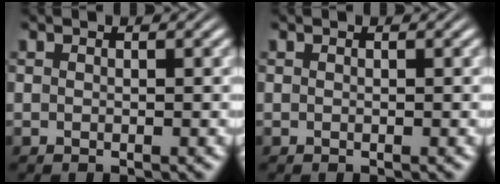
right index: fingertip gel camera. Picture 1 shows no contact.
{"total": 0.0}